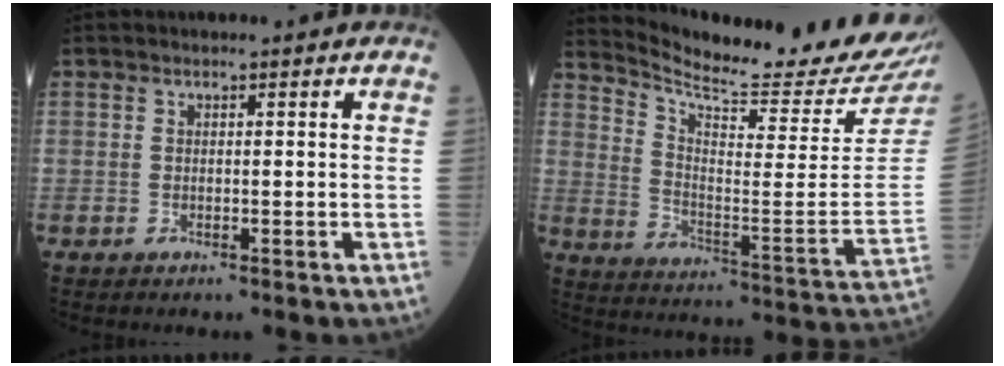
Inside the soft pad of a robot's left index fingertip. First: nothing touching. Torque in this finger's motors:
{"motor_torque": [0.82, -1.32, -0.13, 0.03]}